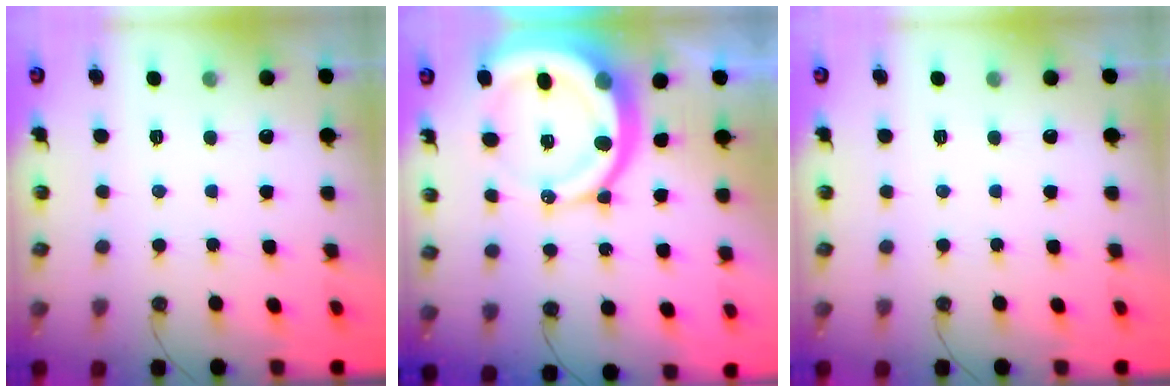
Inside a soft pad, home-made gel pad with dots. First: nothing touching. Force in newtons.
{"total": 17.7, "press": 17.6, "slide": 2.0}
{"total": 0.0}